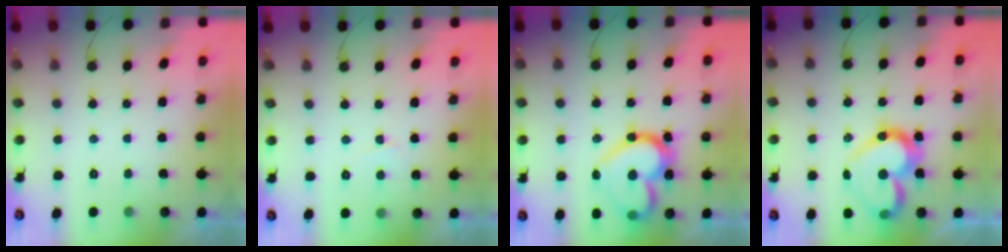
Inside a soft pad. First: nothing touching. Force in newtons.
{"total": 3.0, "press": 3.0, "slide": 0.3}
{"total": 21.0, "press": 20.9, "slide": 1.9}
{"total": 16.6, "press": 16.4, "slide": 2.1}